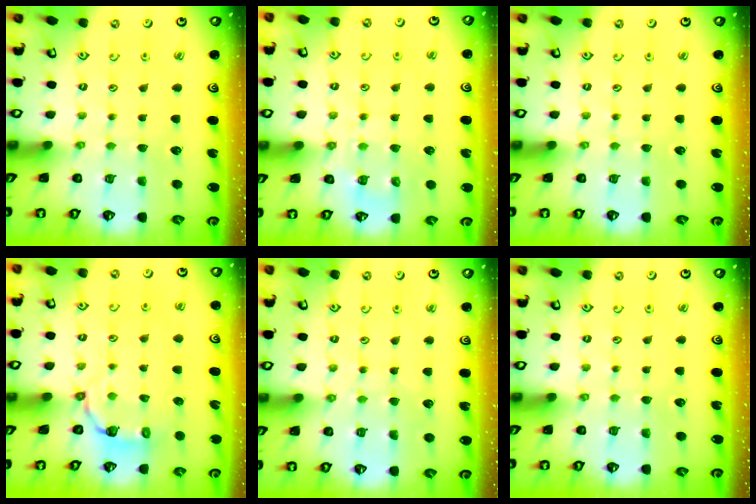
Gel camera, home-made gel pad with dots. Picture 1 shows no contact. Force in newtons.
{"total": 7.8, "press": 7.8, "slide": 0.5}
{"total": 0.0}
{"total": 3.8, "press": 1.9, "slide": 3.3}
{"total": 2.8, "press": 2.7, "slide": 0.5}
{"total": 0.0}